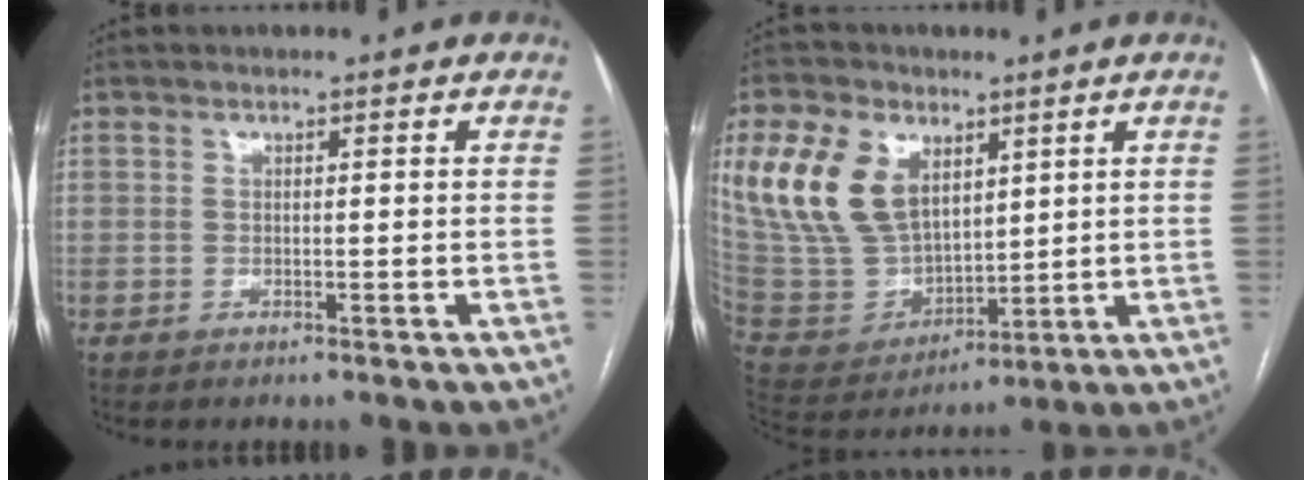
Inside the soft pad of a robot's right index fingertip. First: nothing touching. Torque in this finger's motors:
{"motor_torque": [1.23, 0.91, 0.44, 0.19]}